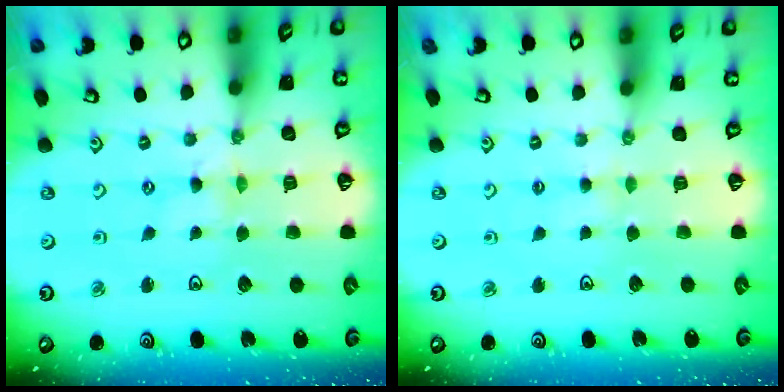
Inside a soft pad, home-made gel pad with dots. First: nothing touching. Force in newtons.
{"total": 1.9, "press": 1.9, "slide": 0.4}